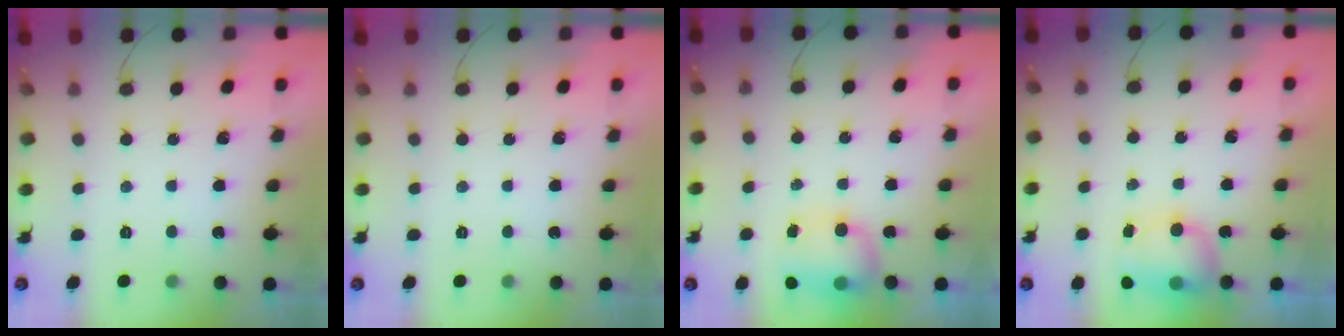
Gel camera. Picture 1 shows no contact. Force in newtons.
{"total": 0.0}
{"total": 7.9, "press": 7.6, "slide": 2.3}
{"total": 8.6, "press": 7.8, "slide": 3.7}